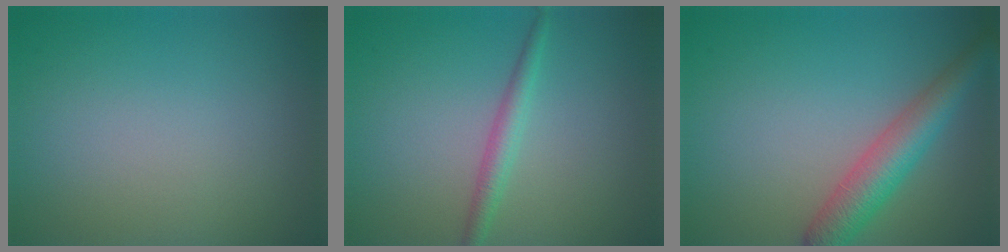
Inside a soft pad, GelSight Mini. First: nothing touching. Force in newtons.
{"total": 1.9, "press": 1.9, "slide": 0.0}
{"total": 4.7, "press": 4.7, "slide": 0.1}